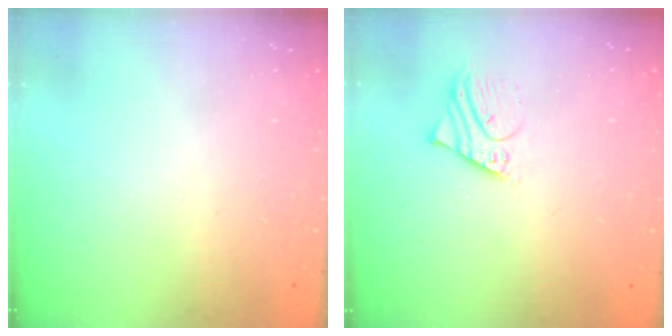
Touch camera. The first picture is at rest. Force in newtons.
{"total": 2.4, "press": 2.4, "slide": 0.1}